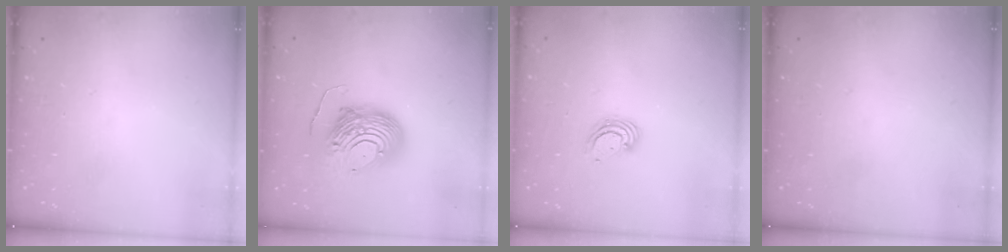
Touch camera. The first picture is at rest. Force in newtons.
{"total": 14.4, "press": 14.4, "slide": 1.2}
{"total": 4.0, "press": 3.9, "slide": 0.2}
{"total": 0.0}